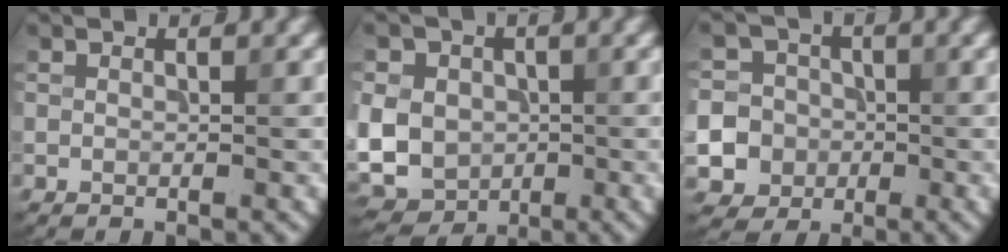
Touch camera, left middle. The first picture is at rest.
{"total": 8.8, "force": [-0.2, 7.6, 4.3], "torque": [-0.090, 0.002, -0.031]}
{"total": 11.6, "force": [-3.6, 10.7, 2.6], "torque": [-0.075, -0.011, -0.084]}